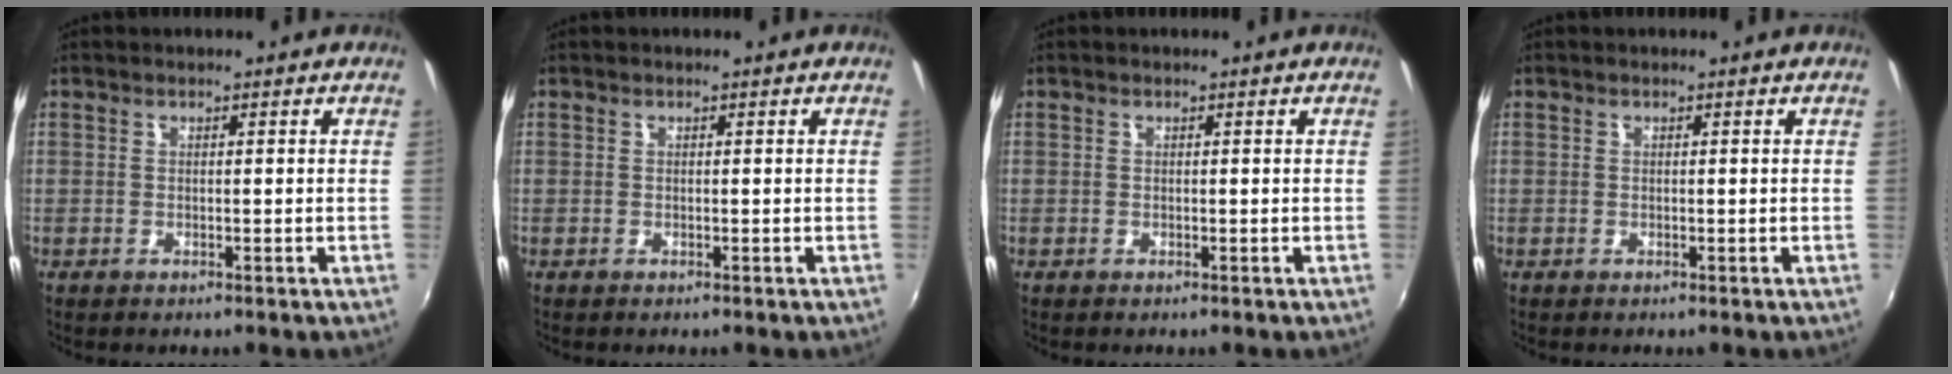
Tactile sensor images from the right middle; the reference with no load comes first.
{"total": 0.0}
{"total": 0.0}
{"total": 0.0}